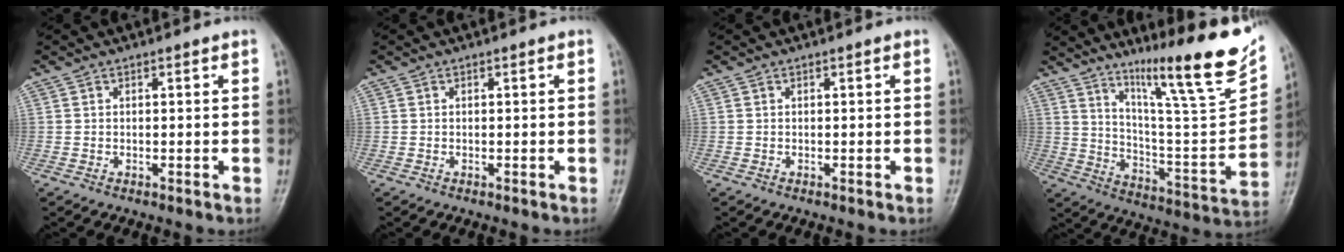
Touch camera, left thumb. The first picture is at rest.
{"total": 0.0}
{"total": 0.0}
{"total": 22.0, "force": [14.9, 2.4, 16.0], "torque": [-0.209, -0.078, 0.248]}